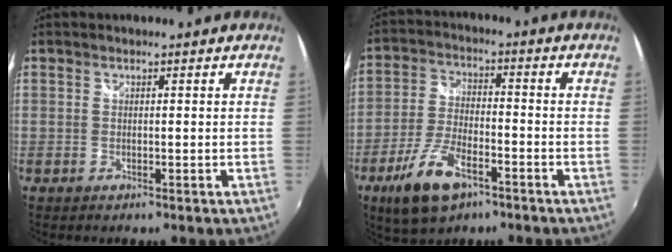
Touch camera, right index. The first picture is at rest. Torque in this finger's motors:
{"motor_torque": [0.91, -0.92, 0.58, 0.12]}